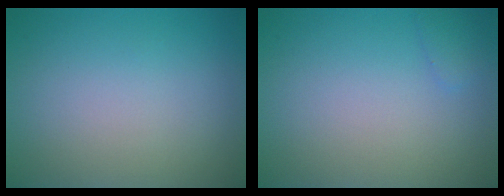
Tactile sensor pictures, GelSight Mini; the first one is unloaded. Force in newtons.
{"total": 0.8, "press": 0.8, "slide": 0.0}